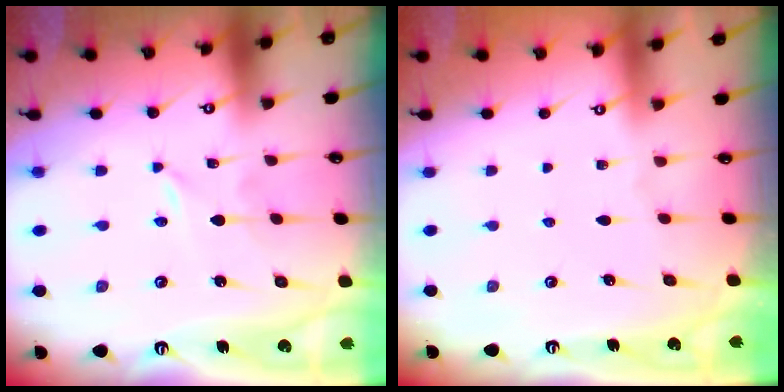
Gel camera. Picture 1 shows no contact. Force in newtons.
{"total": 0.0}